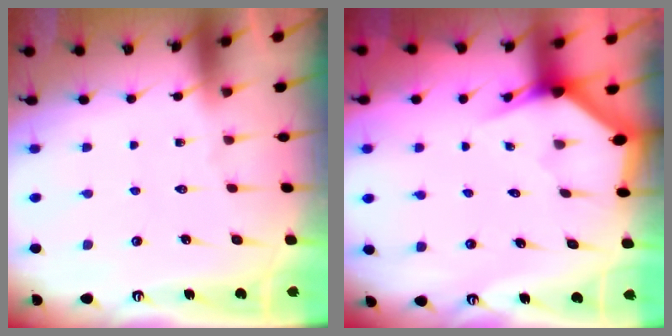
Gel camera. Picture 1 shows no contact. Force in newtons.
{"total": 2.9, "press": 2.9, "slide": 0.2}